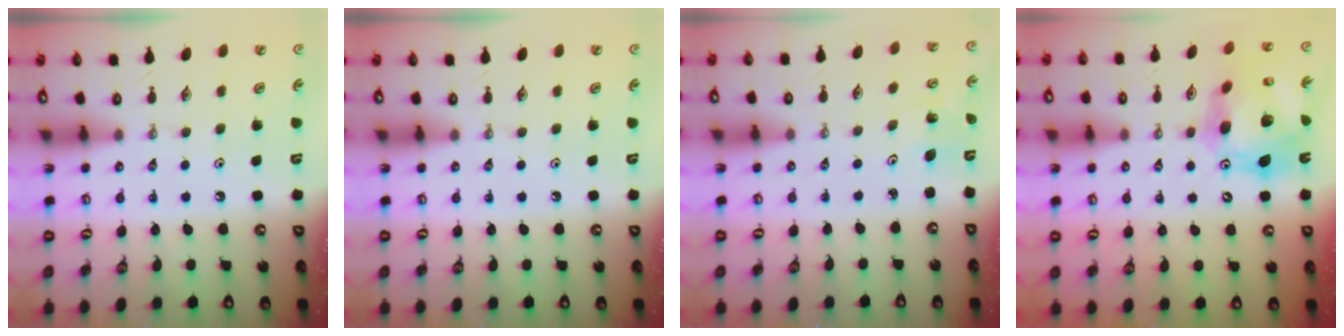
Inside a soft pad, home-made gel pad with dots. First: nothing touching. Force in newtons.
{"total": 0.0}
{"total": 1.5, "press": 1.5, "slide": 0.1}
{"total": 18.7, "press": 18.6, "slide": 2.0}